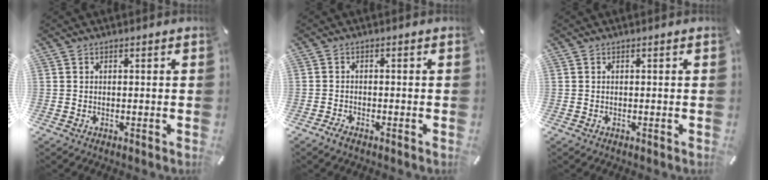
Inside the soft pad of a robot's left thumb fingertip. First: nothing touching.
{"total": 1.4, "force": [-1.3, 0.4, 0.6], "torque": [-0.012, 0.003, -0.024]}
{"total": 0.0}